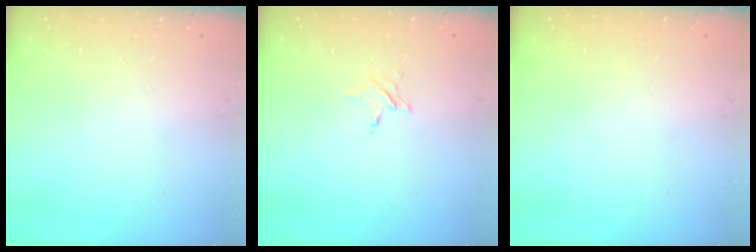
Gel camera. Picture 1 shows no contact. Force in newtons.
{"total": 2.7, "press": 2.7, "slide": 0.3}
{"total": 0.0}